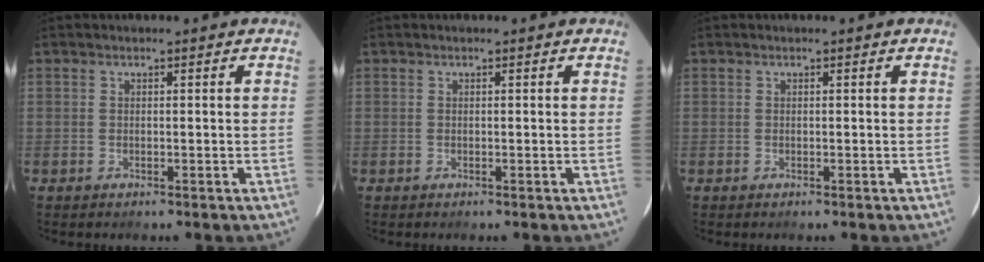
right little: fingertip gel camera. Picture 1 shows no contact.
{"total": 0.0}
{"total": 0.0}